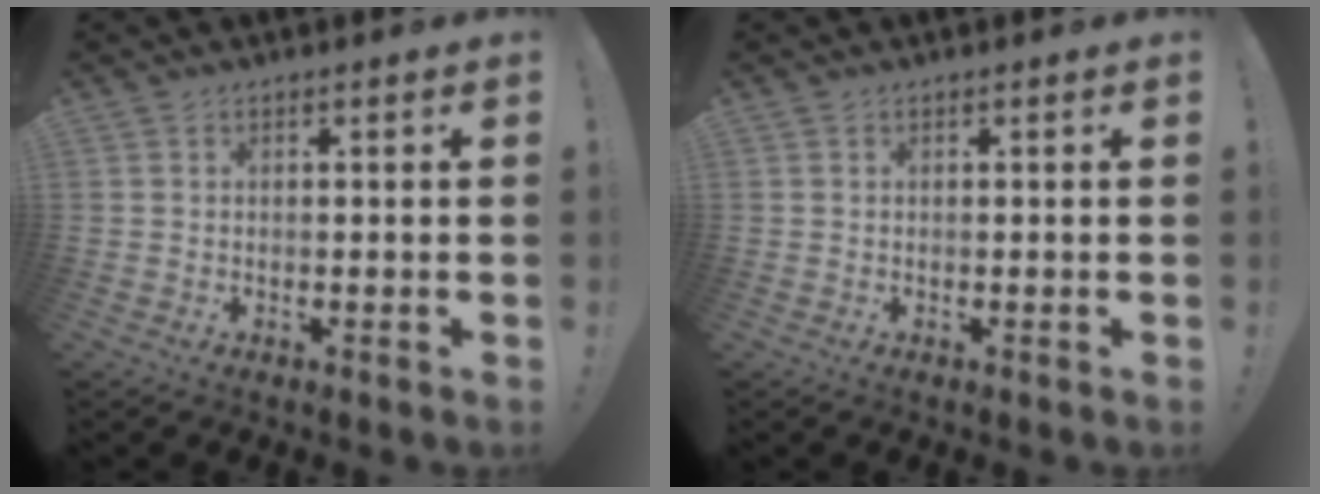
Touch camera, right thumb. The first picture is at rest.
{"total": 0.0}